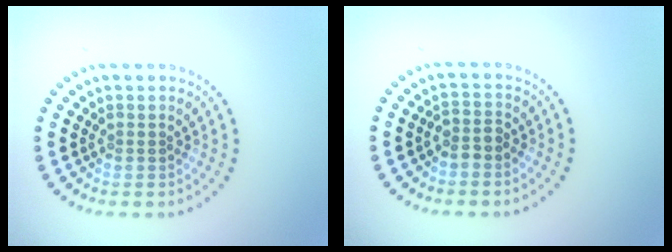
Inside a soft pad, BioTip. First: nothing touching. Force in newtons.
{"total": 1.4, "press": 1.2, "slide": 0.6}